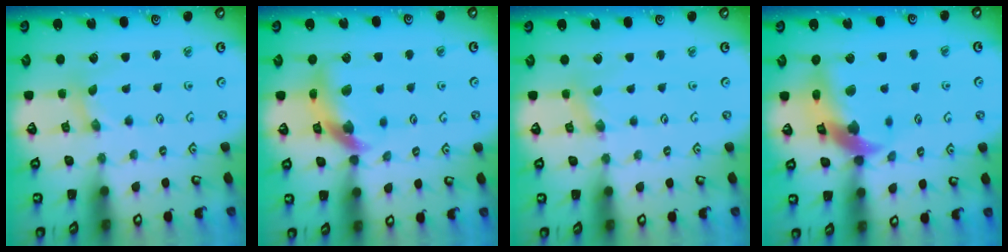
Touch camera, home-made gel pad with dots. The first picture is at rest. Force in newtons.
{"total": 13.0, "press": 12.9, "slide": 1.8}
{"total": 0.0}
{"total": 15.0, "press": 14.8, "slide": 2.1}